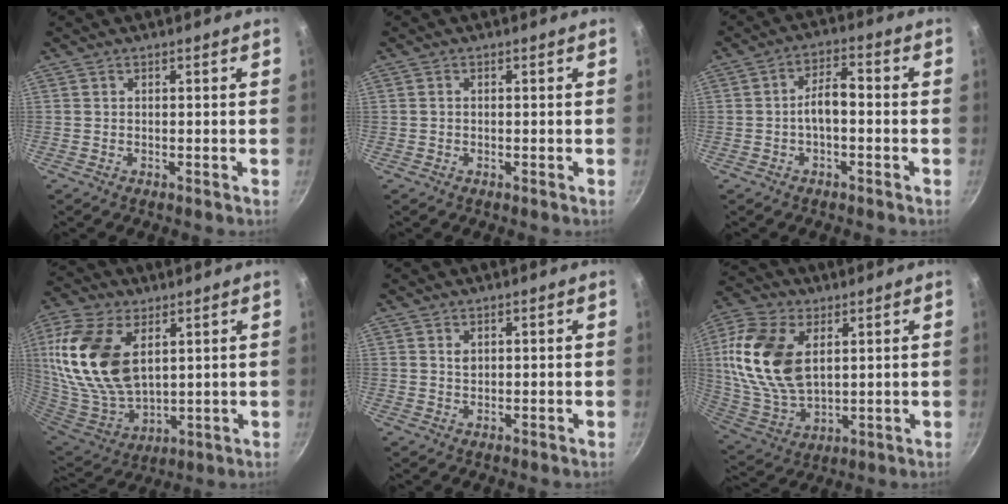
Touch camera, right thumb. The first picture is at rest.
{"total": 0.6, "force": [0.0, 0.5, 0.3], "torque": [-0.005, 0.004, 0.001]}
{"total": 5.6, "force": [-1.1, 2.6, 4.8], "torque": [-0.075, 0.031, -0.024]}
{"total": 21.3, "force": [6.4, 12.5, 16.0], "torque": [-0.315, -0.031, 0.131]}
{"total": 1.5, "force": [0.6, 1.1, 0.9], "torque": [-0.013, 0.000, 0.012]}
{"total": 19.1, "force": [4.6, 11.5, 14.5], "torque": [-0.273, -0.016, 0.097]}